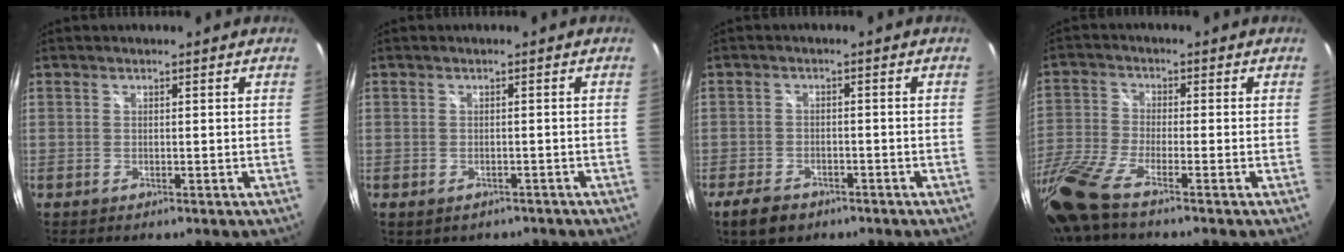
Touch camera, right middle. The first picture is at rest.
{"total": 3.3, "force": [-2.0, 2.1, 1.5], "torque": [-0.032, -0.012, -0.022]}
{"total": 6.0, "force": [-4.1, 3.3, 2.9], "torque": [-0.079, -0.006, -0.068]}
{"total": 11.6, "force": [-8.6, 1.2, 7.6], "torque": [-0.182, -0.034, -0.175]}